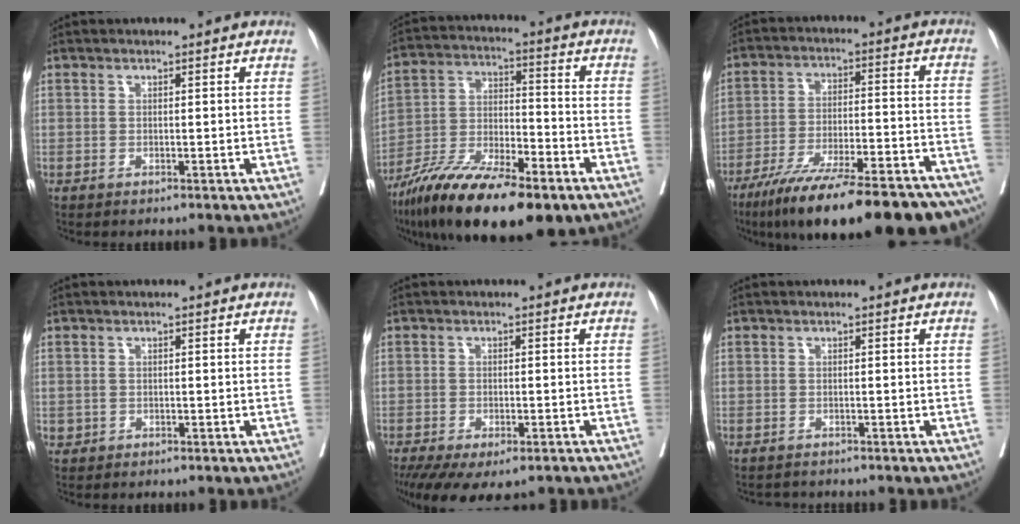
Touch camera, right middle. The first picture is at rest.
{"total": 20.2, "force": [-13.7, 5.1, 13.9], "torque": [-0.241, -0.021, -0.241]}
{"total": 26.8, "force": [-21.2, 4.7, 15.7], "torque": [-0.179, -0.012, -0.310]}
{"total": 0.9, "force": [-0.1, 0.8, 0.2], "torque": [0.004, 0.004, 0.001]}
{"total": 11.1, "force": [-7.5, 4.5, 6.8], "torque": [-0.124, -0.017, -0.108]}
{"total": 1.5, "force": [-1.3, 0.6, 0.0], "torque": [-0.005, -0.003, -0.022]}